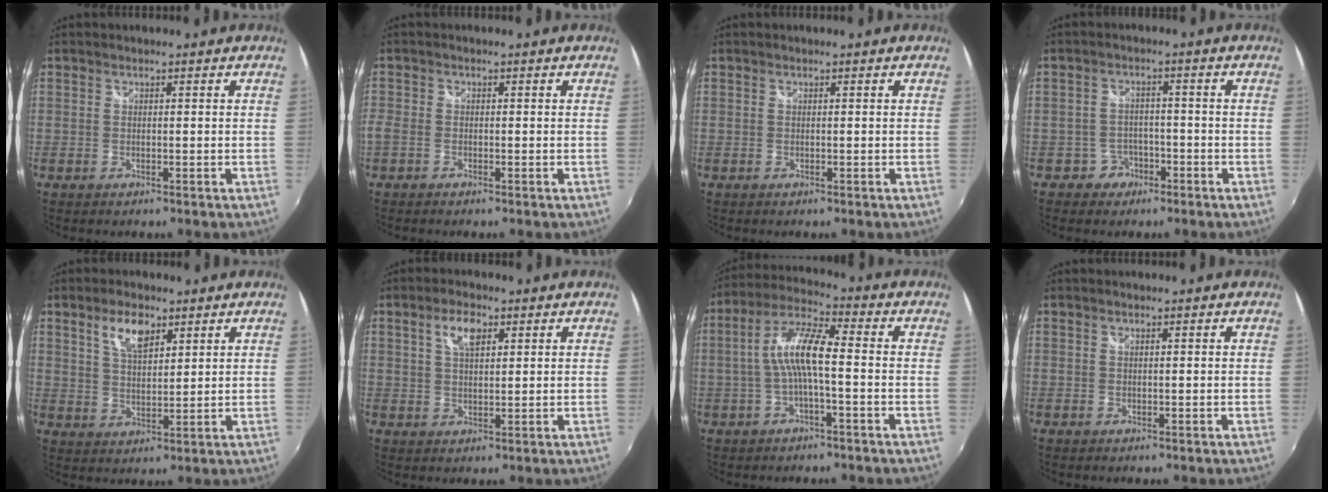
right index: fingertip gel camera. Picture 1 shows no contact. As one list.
[{"total": 2.4, "force": [-1.6, 1.4, 1.2], "torque": [-0.030, -0.005, -0.035]}, {"total": 0.0}, {"total": 4.2, "force": [-2.4, 3.4, 0.1], "torque": [-0.008, 0.014, -0.039]}, {"total": 6.4, "force": [3.7, 2.9, 4.4], "torque": [-0.079, 0.007, 0.069]}, {"total": 4.9, "force": [2.3, 2.2, 3.8], "torque": [-0.067, 0.008, 0.040]}, {"total": 8.5, "force": [-1.1, 1.6, 8.3], "torque": [-0.177, 0.017, -0.021]}, {"total": 0.0}]